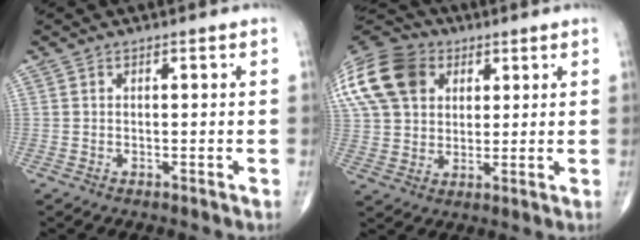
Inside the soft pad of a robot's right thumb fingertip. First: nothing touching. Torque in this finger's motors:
{"motor_torque": [-0.68, 1.11, 0.39, -0.20, 0.13]}